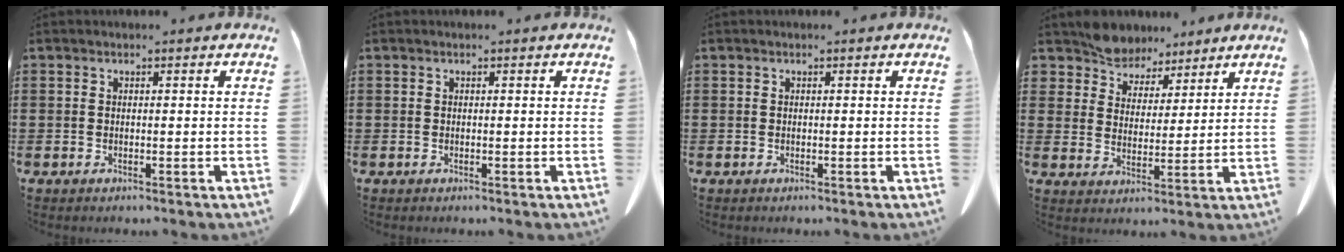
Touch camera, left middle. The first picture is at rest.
{"total": 0.0}
{"total": 0.0}
{"total": 6.2, "force": [5.8, 2.2, 0.1], "torque": [-0.034, -0.029, 0.110]}